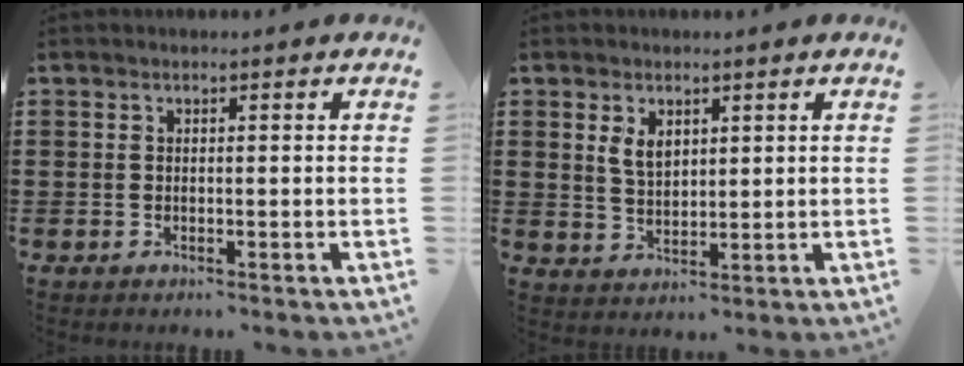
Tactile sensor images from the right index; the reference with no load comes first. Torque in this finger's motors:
{"motor_torque": [0.46, 0.42, 0.34, 0.10]}